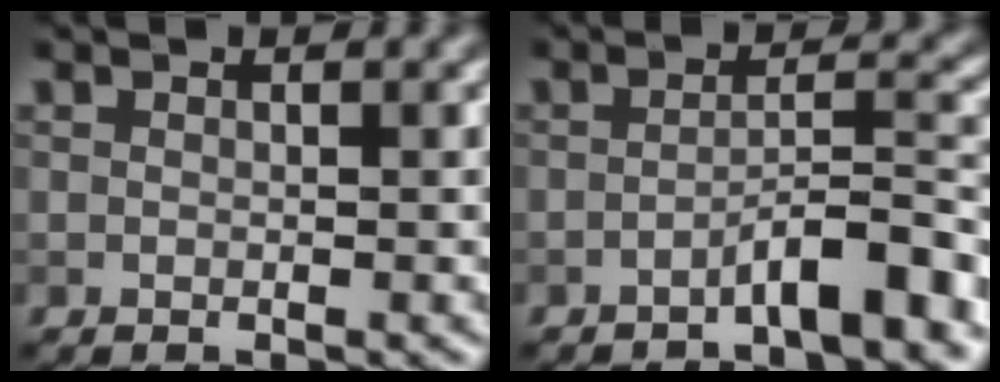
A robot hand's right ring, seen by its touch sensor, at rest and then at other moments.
{"total": 4.4, "force": [-2.9, 0.6, 3.3], "torque": [-0.049, 0.016, -0.056]}